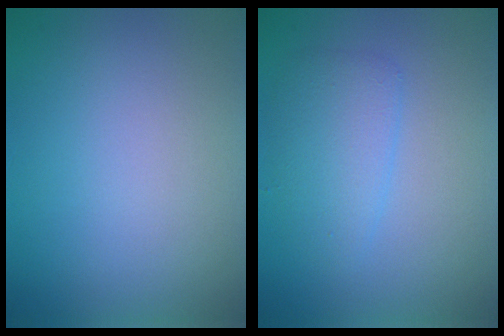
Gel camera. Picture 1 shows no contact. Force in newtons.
{"total": 2.8, "press": 2.8, "slide": 0.1}